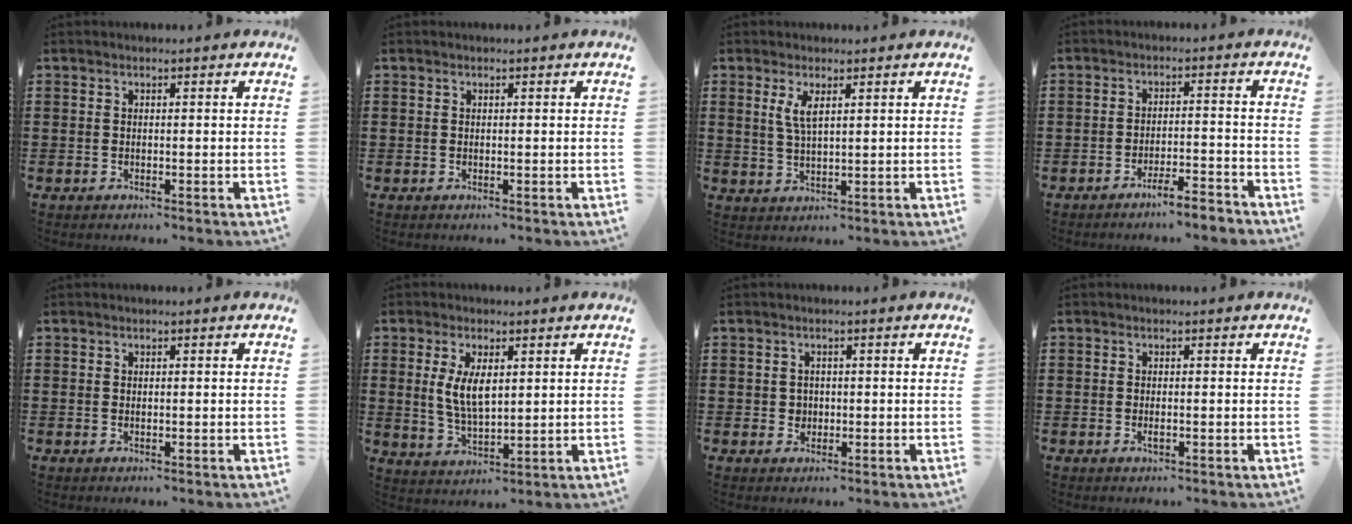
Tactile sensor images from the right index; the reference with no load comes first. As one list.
[{"total": 0.0}, {"total": 3.5, "force": [1.5, 1.1, 2.9], "torque": [-0.062, 0.005, 0.025]}, {"total": 3.9, "force": [-3.7, -0.1, 1.3], "torque": [-0.022, 0.000, -0.073]}, {"total": 0.0}, {"total": 6.1, "force": [1.2, 2.9, 5.3], "torque": [-0.115, 0.004, 0.018]}, {"total": 1.6, "force": [0.0, 1.5, 0.4], "torque": [-0.013, 0.007, -0.002]}, {"total": 1.1, "force": [-0.3, 0.1, 1.1], "torque": [-0.027, -0.010, -0.006]}]